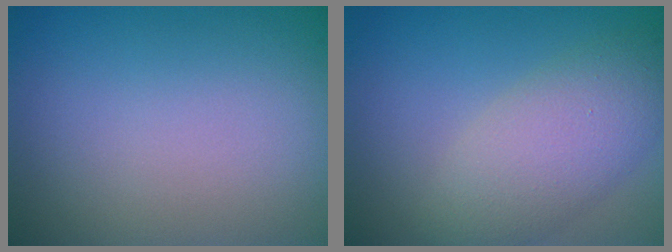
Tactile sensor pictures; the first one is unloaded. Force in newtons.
{"total": 4.9, "press": 4.9, "slide": 0.4}